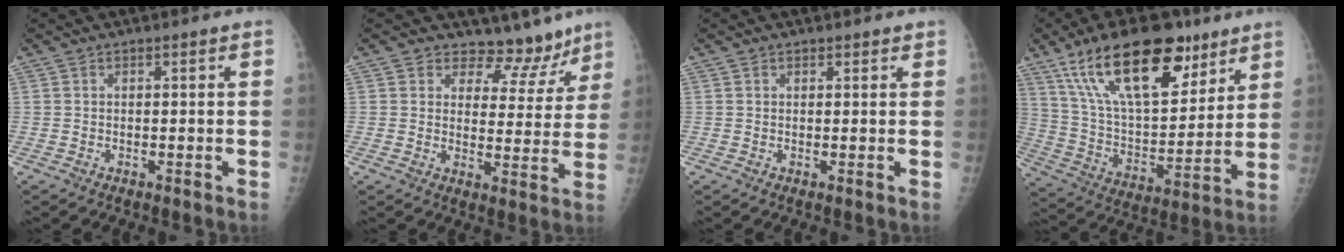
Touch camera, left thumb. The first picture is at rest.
{"total": 9.1, "force": [7.7, 4.8, 0.4], "torque": [0.039, -0.061, 0.093]}
{"total": 0.8, "force": [0.6, 0.5, 0.0], "torque": [0.009, -0.004, 0.005]}
{"total": 24.6, "force": [14.7, 10.8, 16.5], "torque": [-0.247, -0.040, 0.261]}